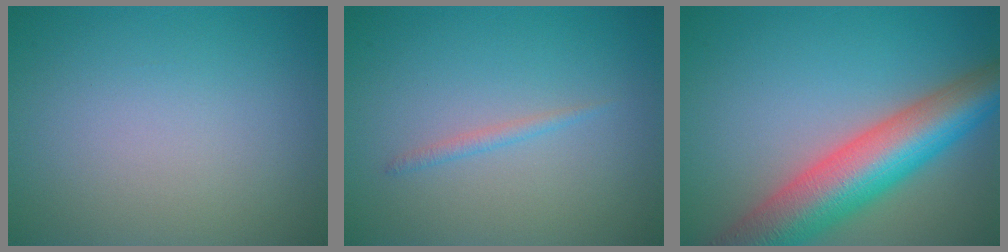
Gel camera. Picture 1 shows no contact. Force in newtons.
{"total": 0.9, "press": 0.9, "slide": 0.1}
{"total": 10.5, "press": 10.4, "slide": 0.6}